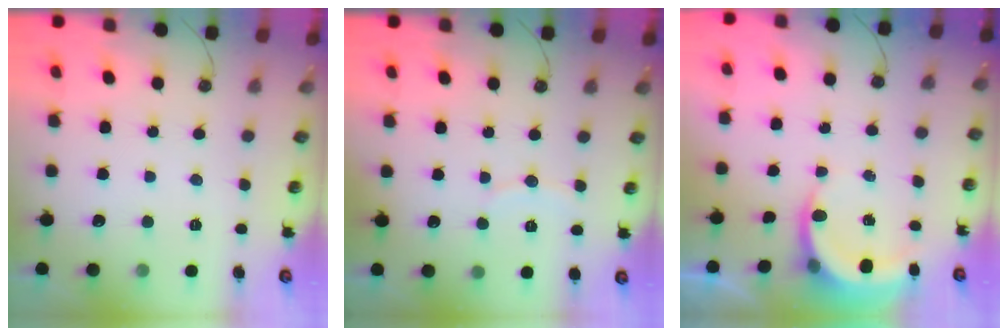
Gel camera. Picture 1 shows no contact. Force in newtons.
{"total": 4.5, "press": 4.5, "slide": 0.5}
{"total": 5.1, "press": 5.0, "slide": 0.7}